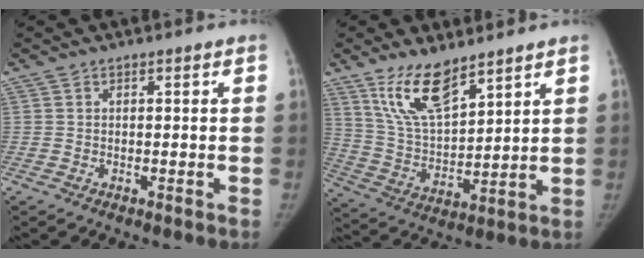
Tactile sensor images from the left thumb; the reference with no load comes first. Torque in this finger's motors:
{"motor_torque": [0.40, 0.03, 1.35, -1.12, 0.38]}